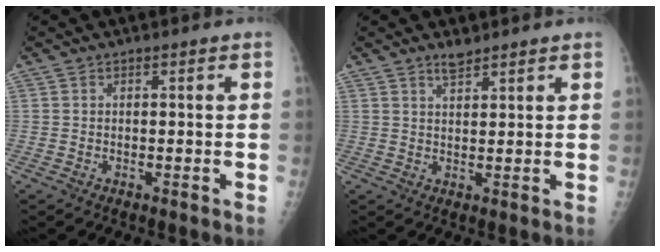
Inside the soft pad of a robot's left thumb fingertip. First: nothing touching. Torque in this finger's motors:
{"motor_torque": [0.20, 0.22, -0.16, -0.12, 0.01]}